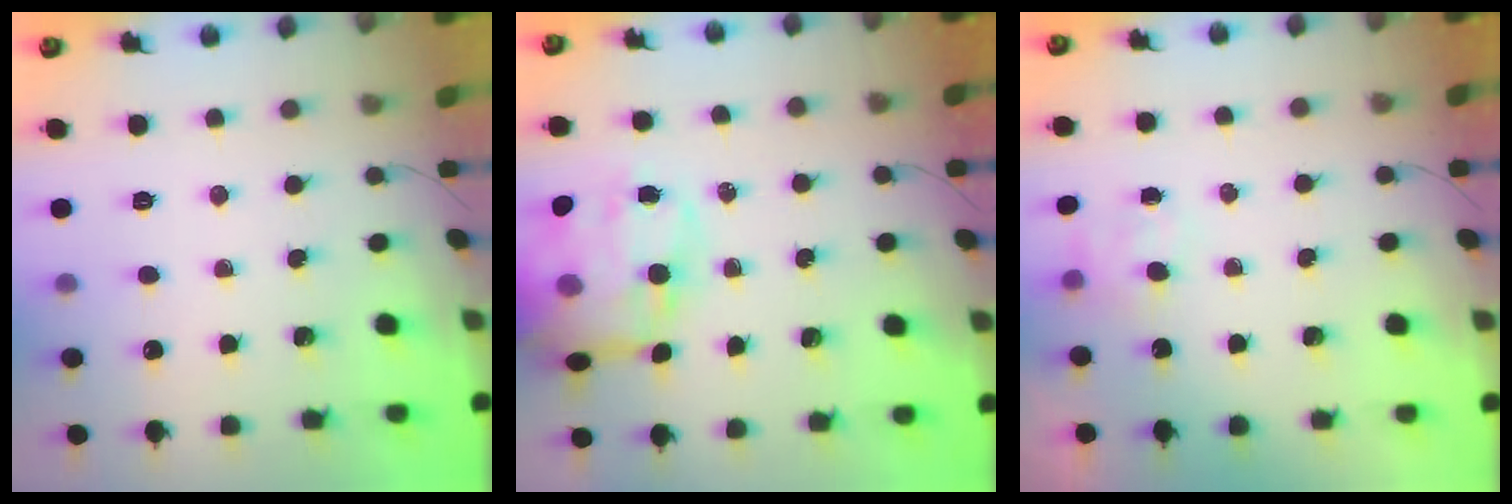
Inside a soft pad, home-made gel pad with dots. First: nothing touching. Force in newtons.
{"total": 18.7, "press": 18.2, "slide": 4.2}
{"total": 4.2, "press": 4.1, "slide": 0.9}